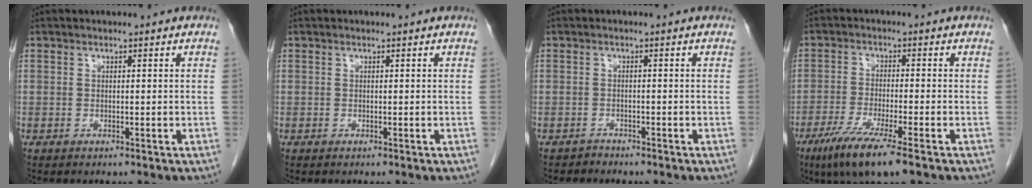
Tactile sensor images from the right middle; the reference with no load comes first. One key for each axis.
{"total": 0.0}
{"total": 1.0, "fx": -0.9, "fy": 0.3, "fz": -0.3, "tx": 0.002, "ty": 0.000, "tz": -0.019}
{"total": 8.9, "fx": -5.7, "fy": 0.3, "fz": 6.9, "tx": -0.127, "ty": -0.024, "tz": -0.097}